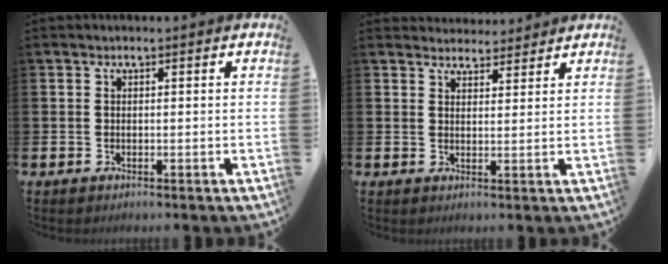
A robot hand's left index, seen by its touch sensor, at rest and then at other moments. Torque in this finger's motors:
{"motor_torque": [1.09, -1.05, 0.15, 0.01]}